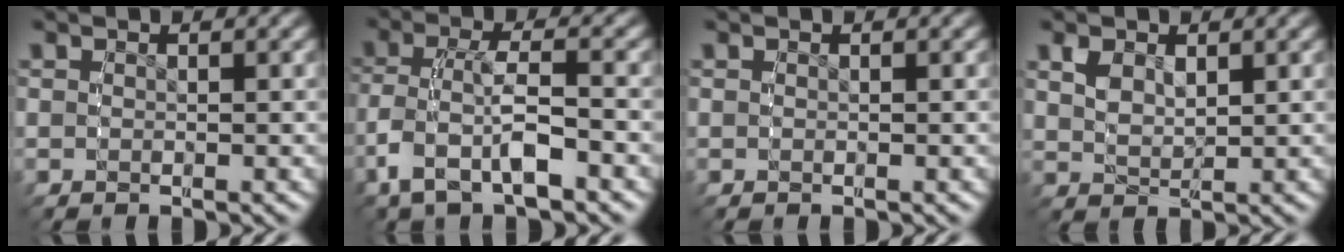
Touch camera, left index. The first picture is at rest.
{"total": 4.9, "force": [-1.7, 2.7, 3.7], "torque": [-0.085, -0.007, -0.023]}
{"total": 0.0}
{"total": 2.9, "force": [1.0, 2.0, 1.9], "torque": [-0.039, -0.006, 0.024]}